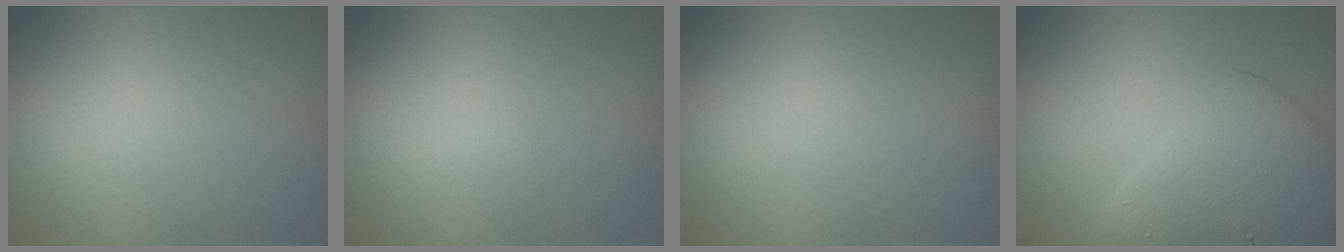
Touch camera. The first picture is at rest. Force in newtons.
{"total": 0.8, "press": 0.8, "slide": 0.1}
{"total": 0.0}
{"total": 7.1, "press": 7.1, "slide": 0.1}